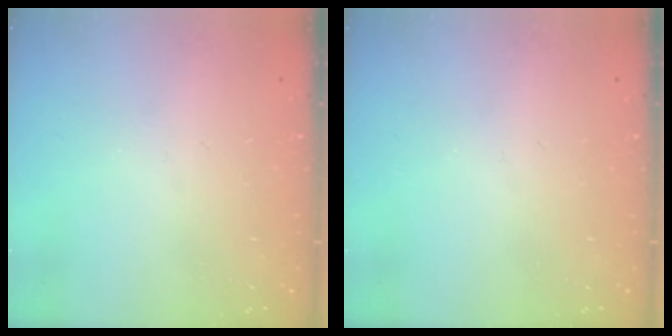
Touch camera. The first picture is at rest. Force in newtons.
{"total": 0.0}